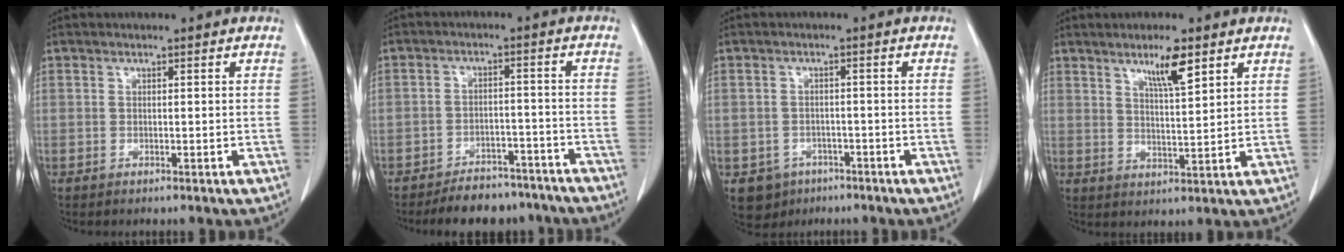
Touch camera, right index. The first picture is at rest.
{"total": 9.3, "force": [-8.2, 4.0, 2.1], "torque": [-0.010, 0.009, -0.114]}
{"total": 4.5, "force": [-2.5, 3.7, 0.7], "torque": [-0.006, 0.007, -0.029]}
{"total": 5.9, "force": [3.7, 0.5, 4.6], "torque": [-0.079, -0.005, 0.066]}